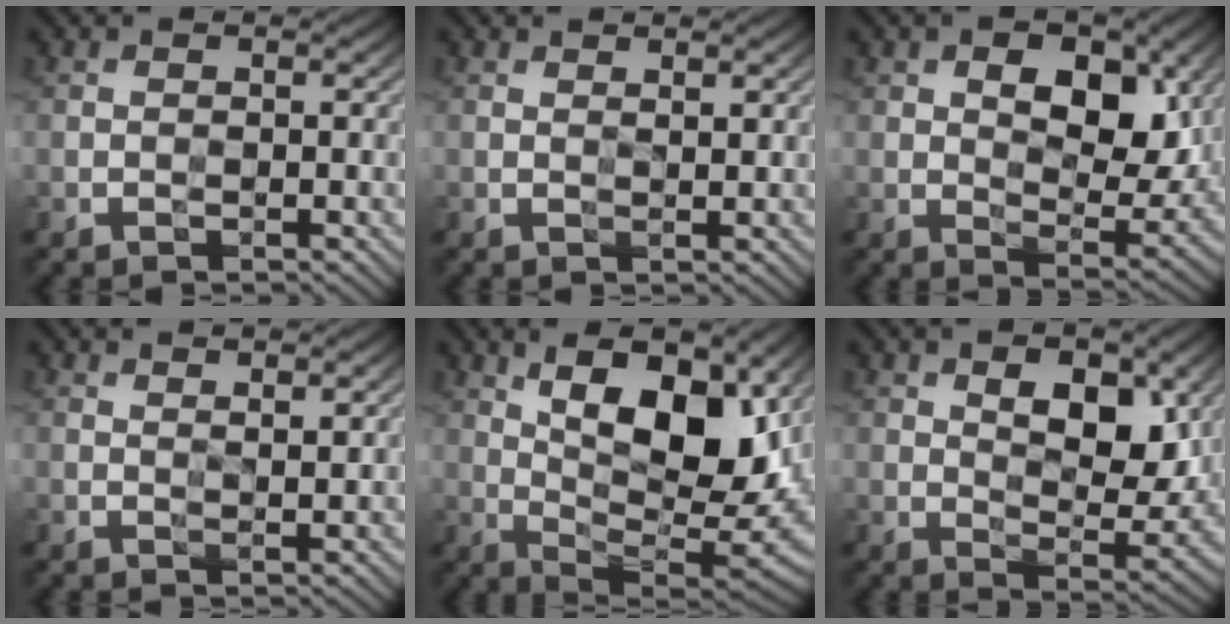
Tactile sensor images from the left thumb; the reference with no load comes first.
{"total": 1.4, "force": [1.4, -0.1, 0.2], "torque": [-0.009, -0.001, 0.019]}
{"total": 10.4, "force": [3.6, 5.7, 7.9], "torque": [-0.127, -0.008, 0.061]}
{"total": 2.1, "force": [2.0, 0.0, 0.7], "torque": [-0.019, -0.001, 0.035]}
{"total": 15.8, "force": [5.7, 6.8, 13.1], "torque": [-0.209, 0.018, 0.097]}
{"total": 9.5, "force": [3.7, 4.7, 7.3], "torque": [-0.121, -0.009, 0.064]}